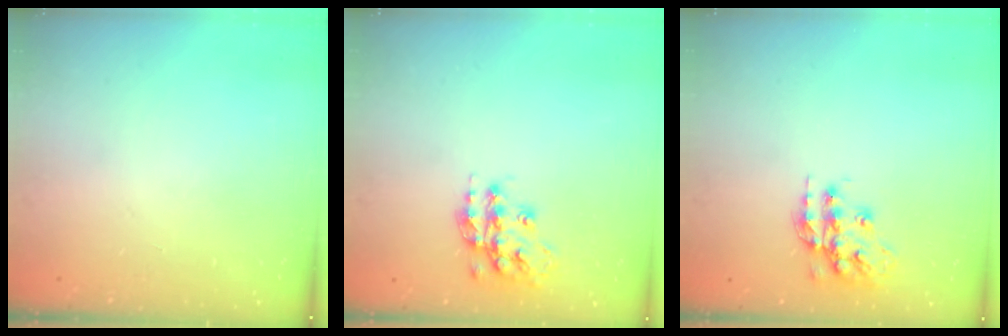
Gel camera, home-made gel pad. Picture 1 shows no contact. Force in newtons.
{"total": 15.0, "press": 15.0, "slide": 1.0}
{"total": 14.0, "press": 14.0, "slide": 0.6}